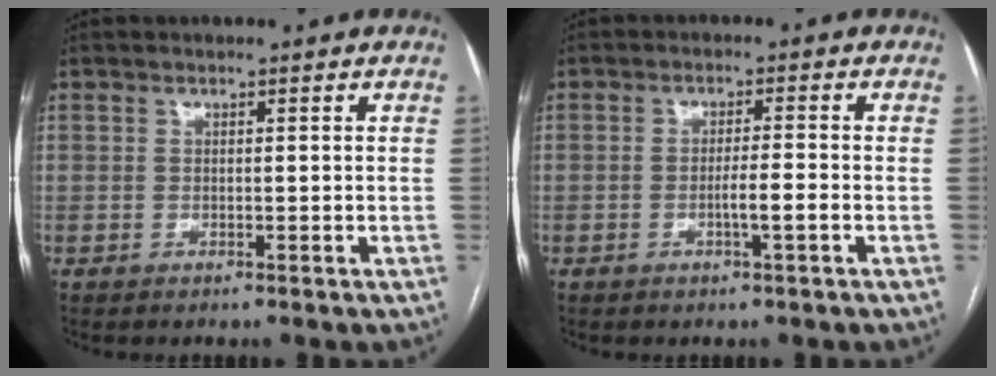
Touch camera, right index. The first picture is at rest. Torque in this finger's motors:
{"motor_torque": [0.41, -0.32, 0.33, 0.08]}